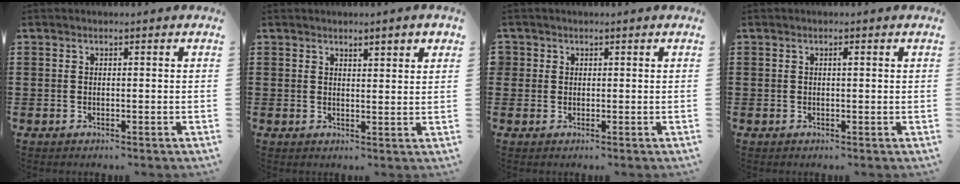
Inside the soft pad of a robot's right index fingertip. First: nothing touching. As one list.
[{"total": 1.9, "force": [1.6, 0.3, 1.0], "torque": [-0.021, 0.003, 0.028]}, {"total": 1.0, "force": [0.3, 0.9, 0.0], "torque": [-0.001, 0.005, 0.006]}, {"total": 0.6, "force": [0.1, 0.1, 0.6], "torque": [-0.011, 0.000, 0.003]}]